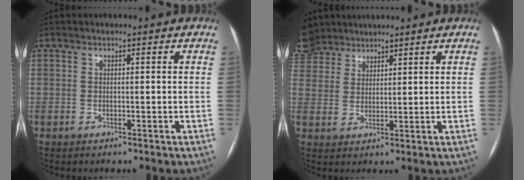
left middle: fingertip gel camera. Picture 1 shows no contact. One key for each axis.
{"total": 7.9, "fx": 7.1, "fy": 3.3, "fz": 1.1, "tx": -0.048, "ty": 0.012, "tz": 0.153}